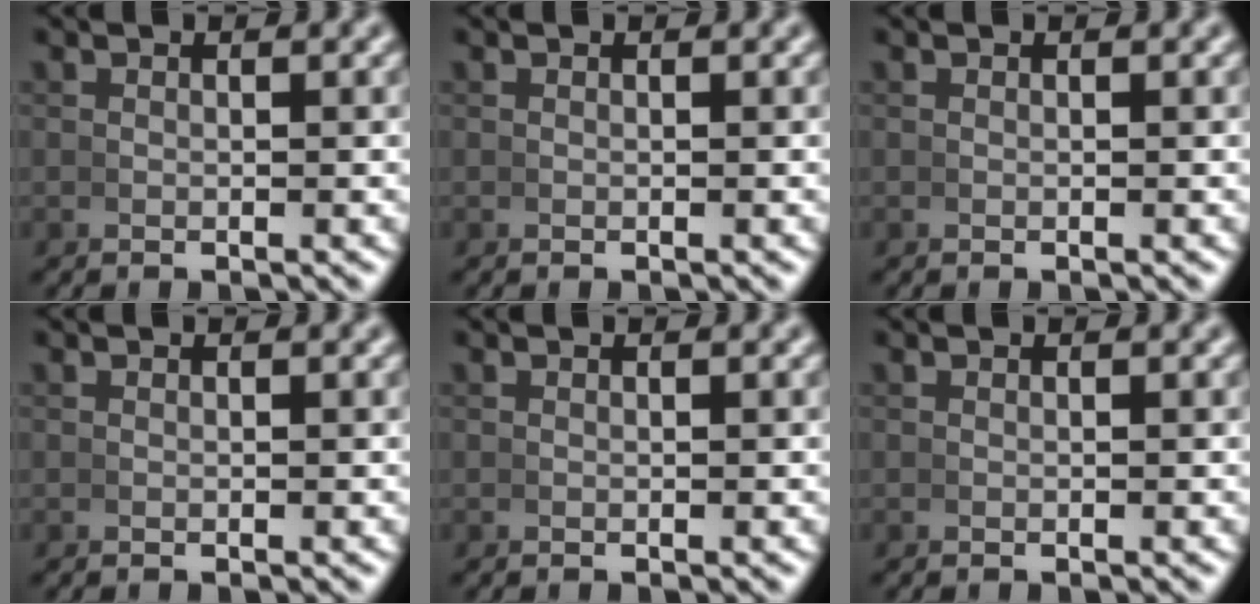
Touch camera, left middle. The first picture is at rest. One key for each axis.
{"total": 0.0}
{"total": 0.0}
{"total": 0.0}
{"total": 0.0}
{"total": 0.0}